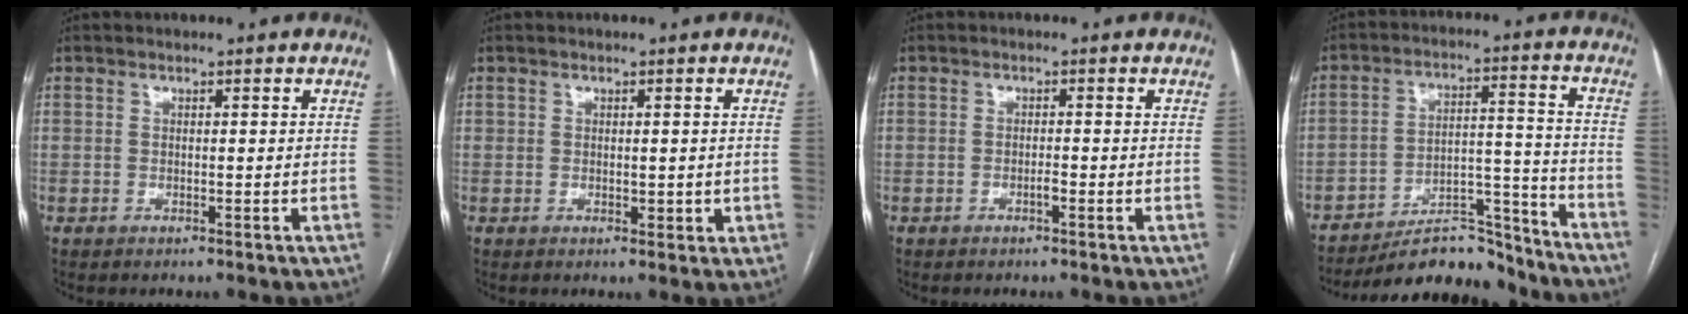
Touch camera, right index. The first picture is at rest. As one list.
[{"total": 2.4, "force": [-0.1, 1.6, 1.7], "torque": [-0.022, 0.006, 0.005]}, {"total": 1.0, "force": [-0.6, 0.2, 0.8], "torque": [-0.016, 0.002, -0.010]}, {"total": 13.7, "force": [-12.9, 3.4, 3.4], "torque": [-0.038, 0.040, -0.200]}]